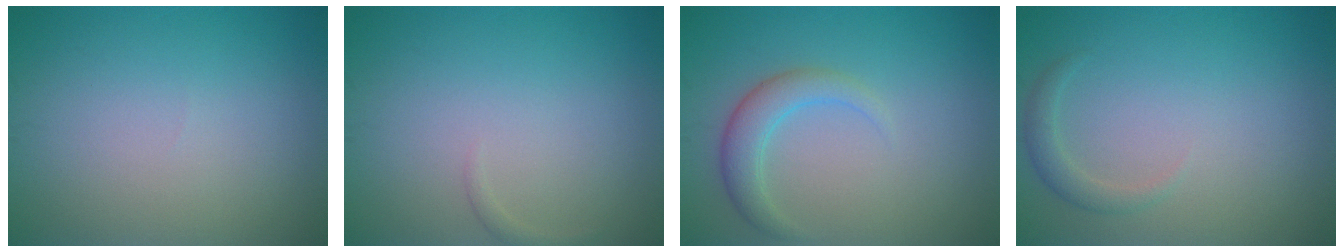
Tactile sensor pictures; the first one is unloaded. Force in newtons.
{"total": 0.6, "press": 0.6, "slide": 0.1}
{"total": 2.8, "press": 2.8, "slide": 0.2}
{"total": 1.4, "press": 1.4, "slide": 0.1}